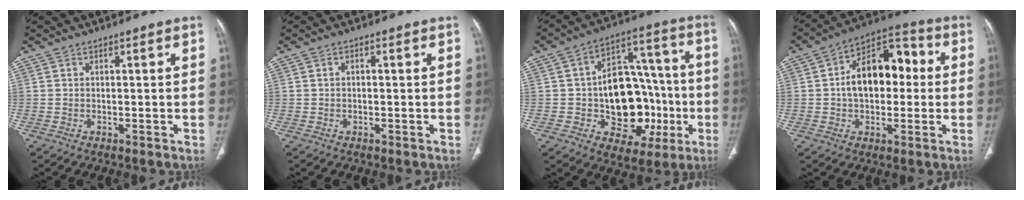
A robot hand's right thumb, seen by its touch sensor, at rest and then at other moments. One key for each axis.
{"total": 0.8, "fx": 0.0, "fy": 0.5, "fz": 0.6, "tx": -0.009, "ty": 0.001, "tz": -0.002}
{"total": 20.7, "fx": -3.6, "fy": 14.0, "fz": 14.8, "tx": -0.157, "ty": 0.042, "tz": -0.037}
{"total": 15.4, "fx": 1.1, "fy": 9.7, "fz": 11.9, "tx": -0.153, "ty": 0.039, "tz": 0.008}